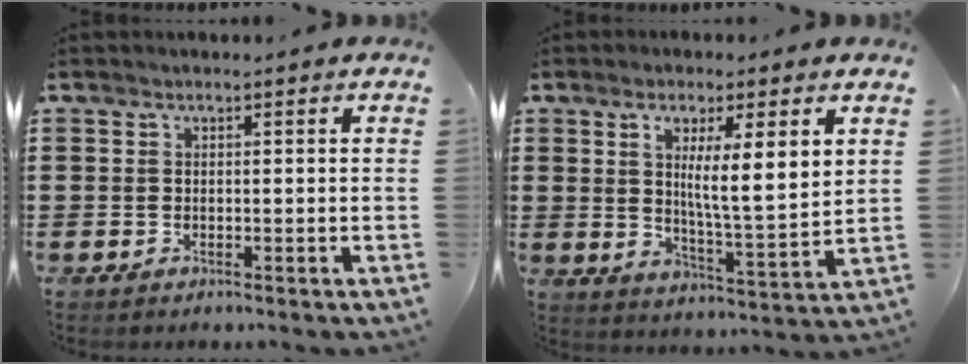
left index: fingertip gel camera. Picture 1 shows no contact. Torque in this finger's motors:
{"motor_torque": [2.01, -0.13, 0.53, 0.21]}